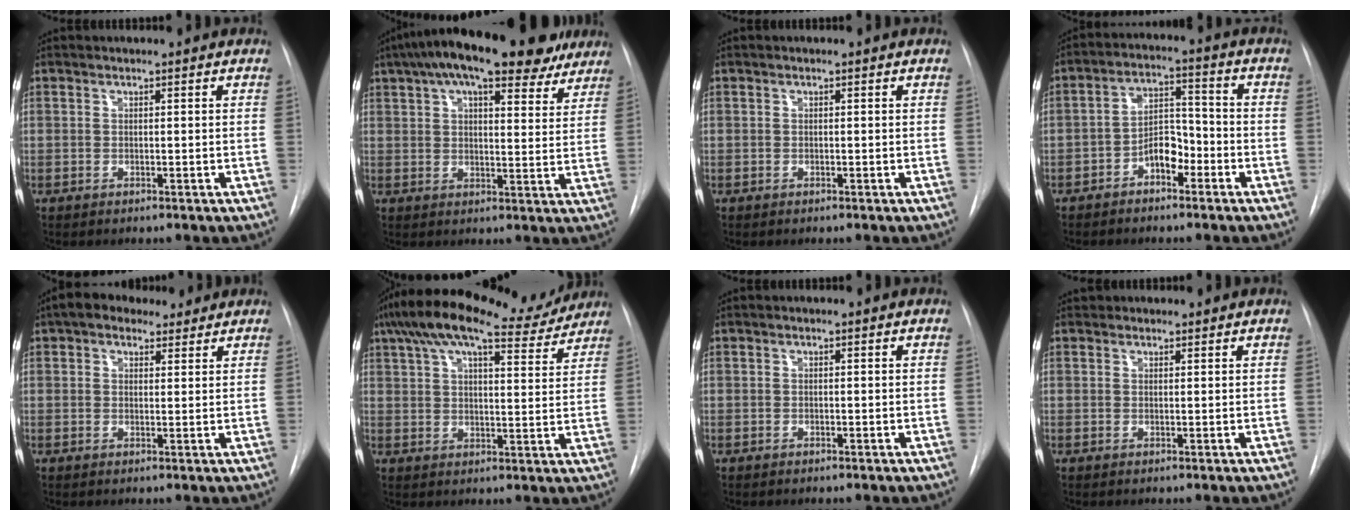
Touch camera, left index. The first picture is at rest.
{"total": 22.3, "force": [16.4, 7.5, 13.2], "torque": [-0.221, 0.054, 0.220]}
{"total": 0.0}
{"total": 5.9, "force": [-3.1, 3.1, 3.9], "torque": [-0.071, 0.022, -0.057]}
{"total": 6.9, "force": [5.2, 3.5, 2.9], "torque": [-0.040, 0.032, 0.083]}
{"total": 17.8, "force": [15.1, 3.9, 8.5], "torque": [-0.147, 0.039, 0.213]}
{"total": 0.0}
{"total": 1.0, "force": [0.8, 0.5, -0.1], "torque": [0.002, 0.007, 0.011]}